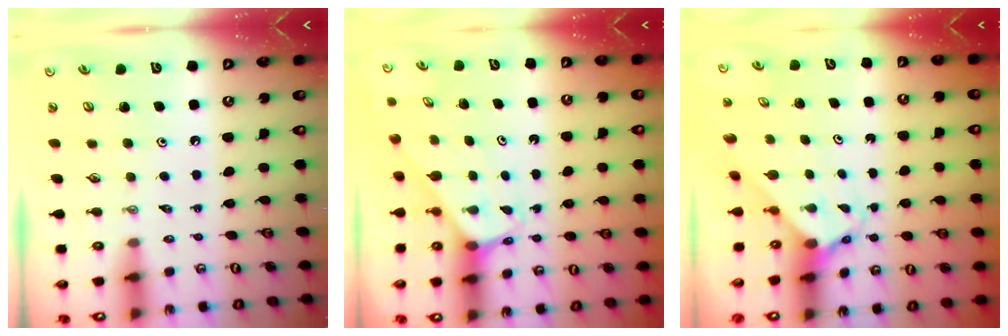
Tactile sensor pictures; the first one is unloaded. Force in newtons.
{"total": 3.6, "press": 3.6, "slide": 0.3}
{"total": 3.6, "press": 3.5, "slide": 0.4}